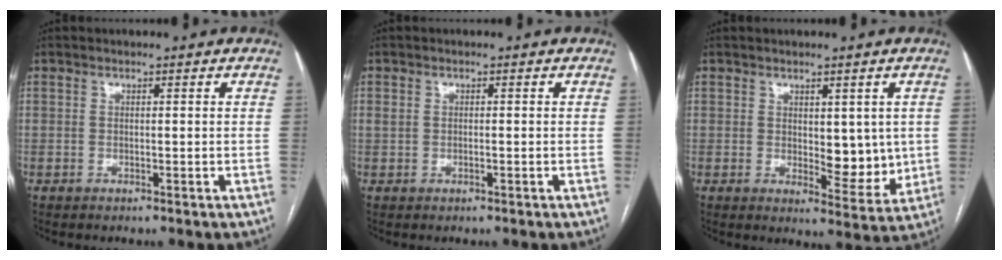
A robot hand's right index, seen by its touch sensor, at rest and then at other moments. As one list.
[{"total": 1.2, "force": [-0.1, 0.7, 0.9], "torque": [-0.030, 0.007, 0.003]}, {"total": 6.7, "force": [0.5, 3.3, 5.9], "torque": [-0.069, -0.014, 0.016]}]